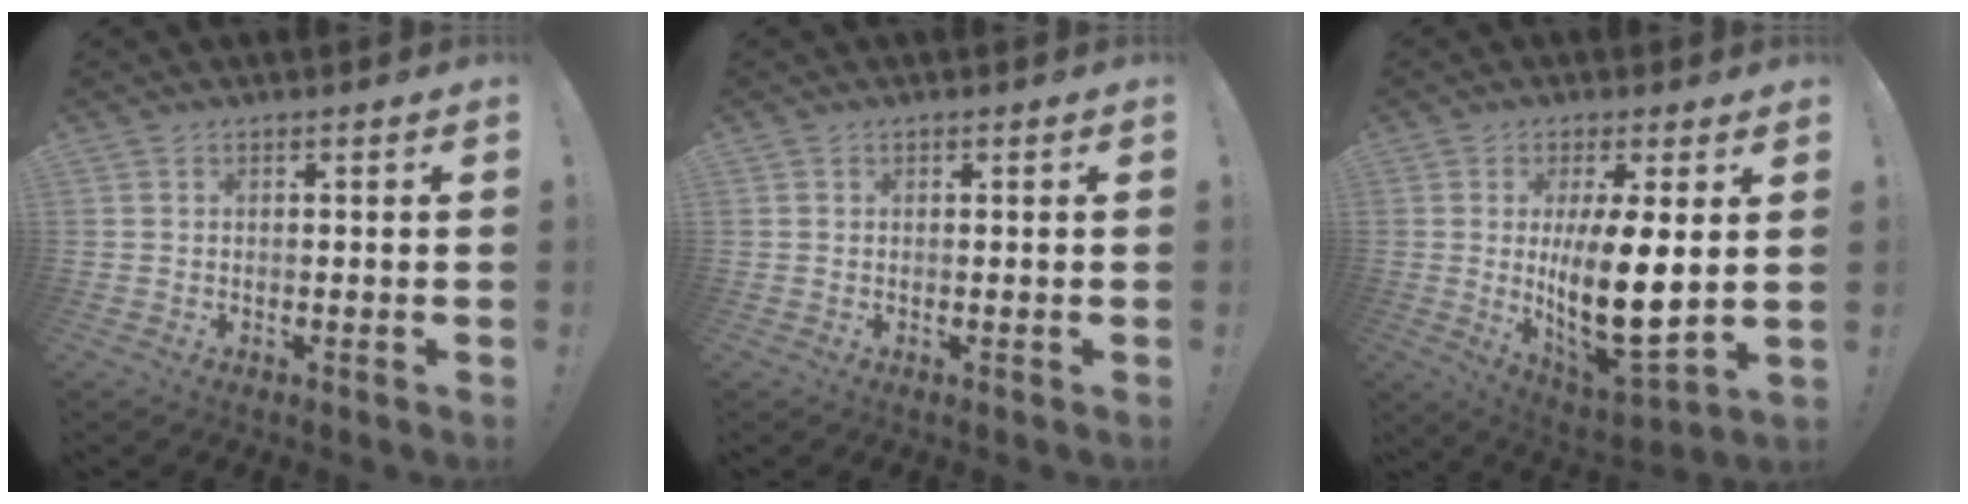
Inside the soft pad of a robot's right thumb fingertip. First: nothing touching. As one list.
[{"total": 0.0}, {"total": 16.3, "force": [1.6, 6.4, 14.9], "torque": [-0.243, -0.031, 0.033]}]